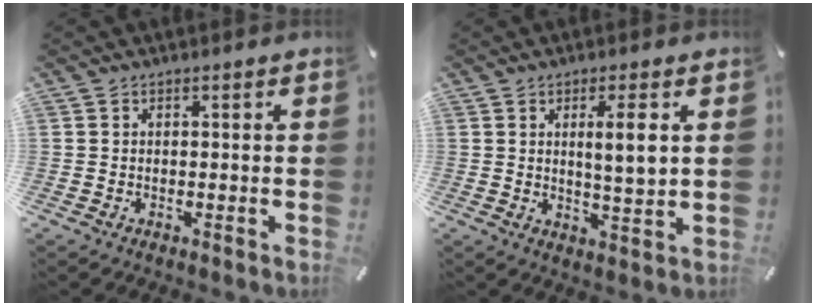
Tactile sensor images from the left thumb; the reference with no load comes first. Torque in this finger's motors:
{"motor_torque": [1.20, 1.05, 0.92, -0.57, 0.08]}